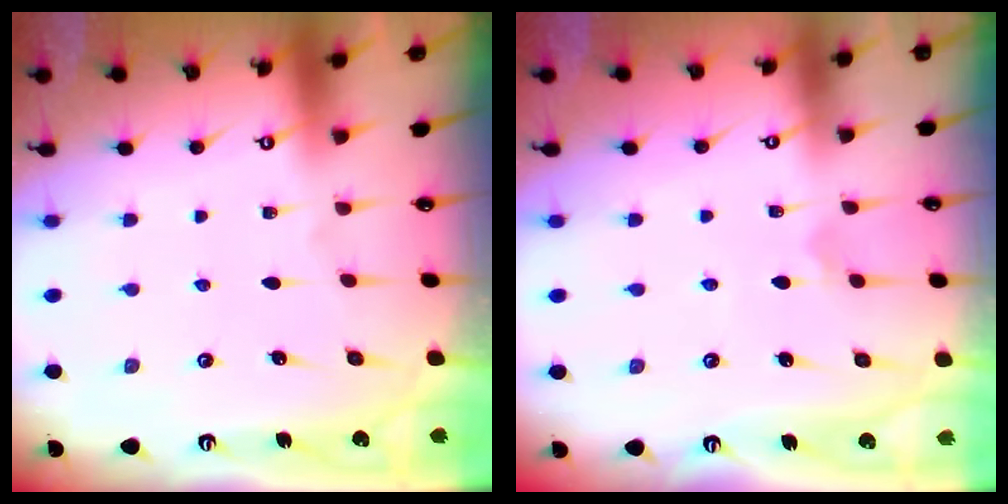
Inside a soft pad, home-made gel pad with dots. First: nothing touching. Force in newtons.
{"total": 2.7, "press": 2.7, "slide": 0.3}